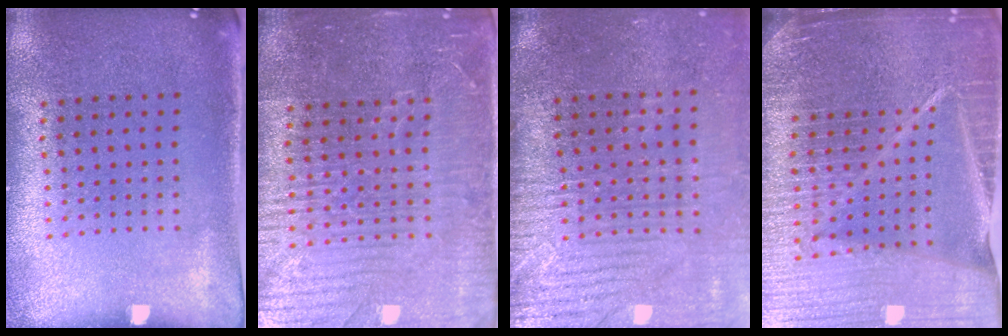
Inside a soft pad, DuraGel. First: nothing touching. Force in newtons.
{"total": 4.7, "press": 4.4, "slide": 1.6}
{"total": 4.2, "press": 3.7, "slide": 2.1}
{"total": 6.4, "press": 5.6, "slide": 3.2}